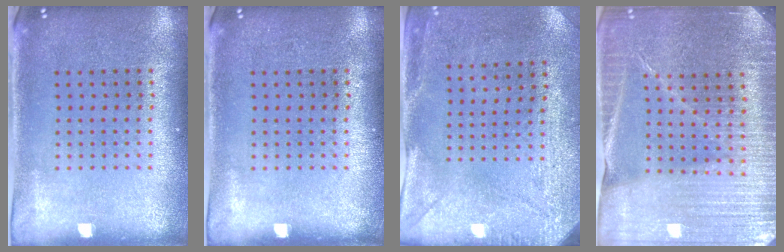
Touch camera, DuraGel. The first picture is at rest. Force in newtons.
{"total": 0.0}
{"total": 3.0, "press": 2.3, "slide": 1.9}
{"total": 4.4, "press": 4.1, "slide": 1.7}